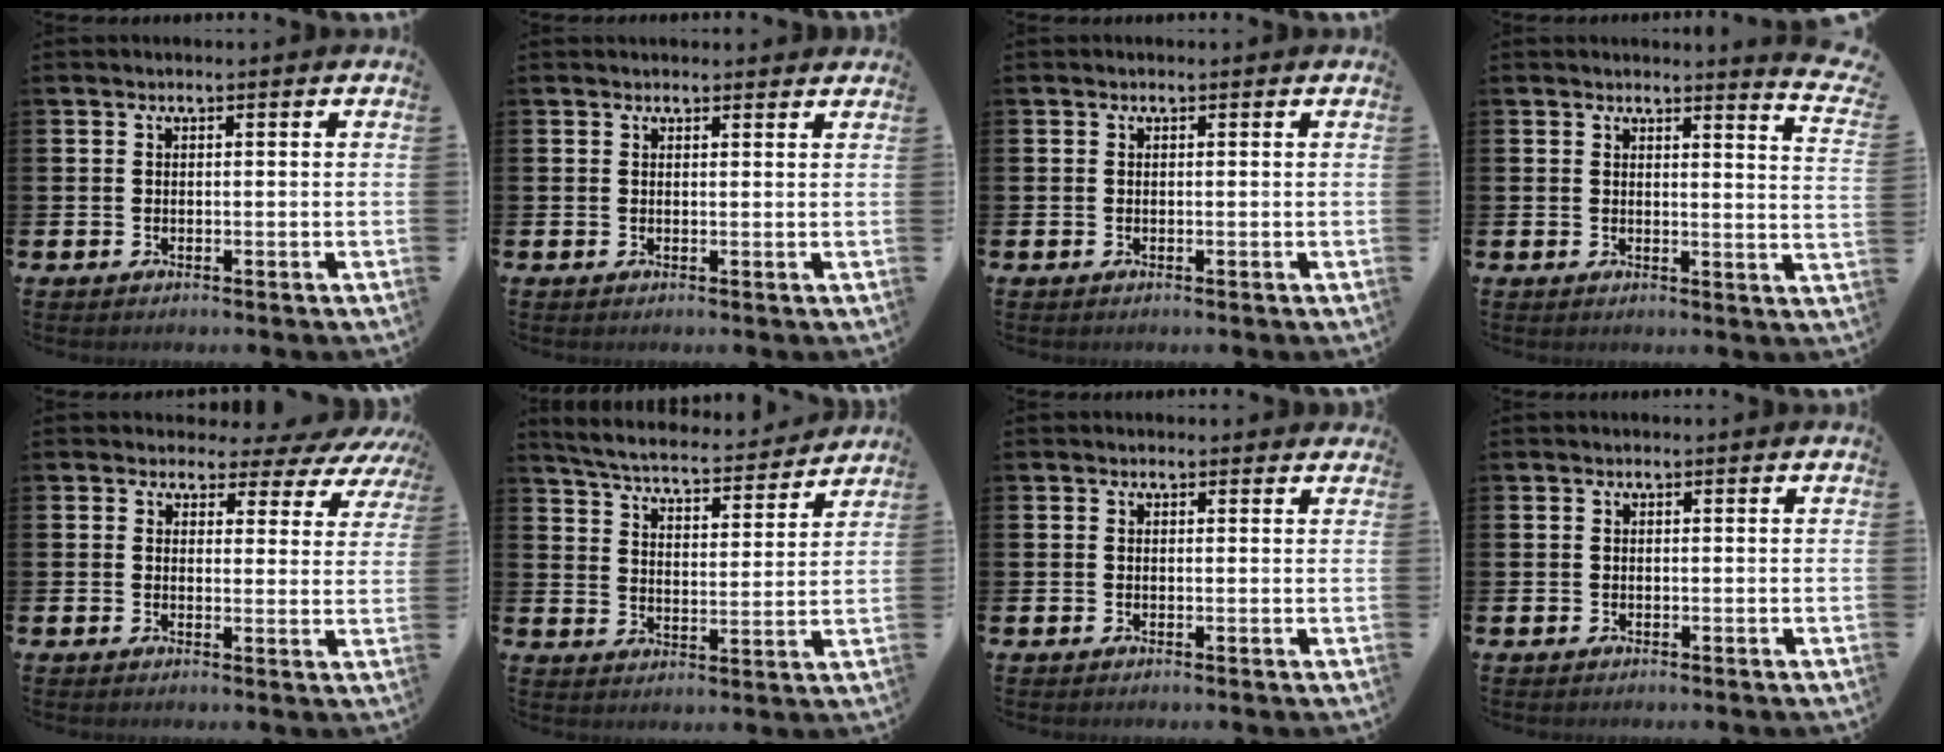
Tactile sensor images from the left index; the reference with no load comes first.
{"total": 1.0, "force": [0.9, 0.3, 0.1], "torque": [0.006, -0.001, 0.015]}
{"total": 0.0}
{"total": 3.1, "force": [2.9, -0.1, 0.9], "torque": [-0.010, -0.031, 0.045]}
{"total": 2.9, "force": [2.1, 1.9, 0.7], "torque": [-0.016, -0.022, 0.028]}
{"total": 5.4, "force": [5.2, 0.5, 1.2], "torque": [-0.052, -0.043, 0.087]}
{"total": 0.6, "force": [0.4, 0.4, 0.1], "torque": [0.007, 0.002, 0.003]}
{"total": 0.0}